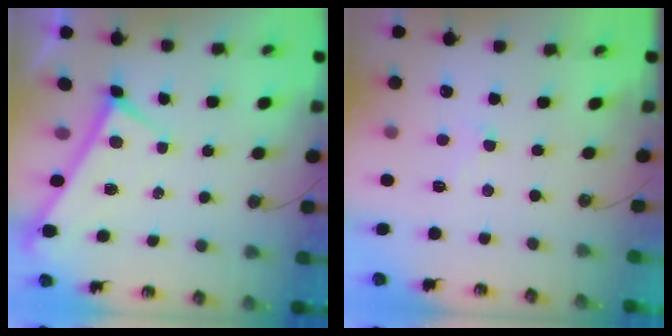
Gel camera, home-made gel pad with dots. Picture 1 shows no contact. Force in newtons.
{"total": 0.9, "press": 0.3, "slide": 0.9}